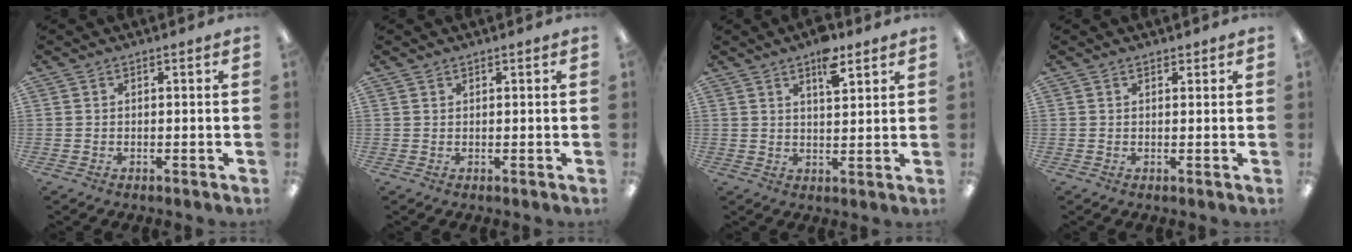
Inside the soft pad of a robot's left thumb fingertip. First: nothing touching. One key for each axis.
{"total": 0.8, "fx": 0.7, "fy": 0.4, "fz": -0.1, "tx": 0.002, "ty": 0.000, "tz": 0.013}
{"total": 6.9, "fx": 4.7, "fy": 2.6, "fz": 4.3, "tx": -0.055, "ty": -0.024, "tz": 0.077}
{"total": 1.2, "fx": 1.0, "fy": 0.6, "fz": 0.1, "tx": 0.005, "ty": -0.004, "tz": 0.019}